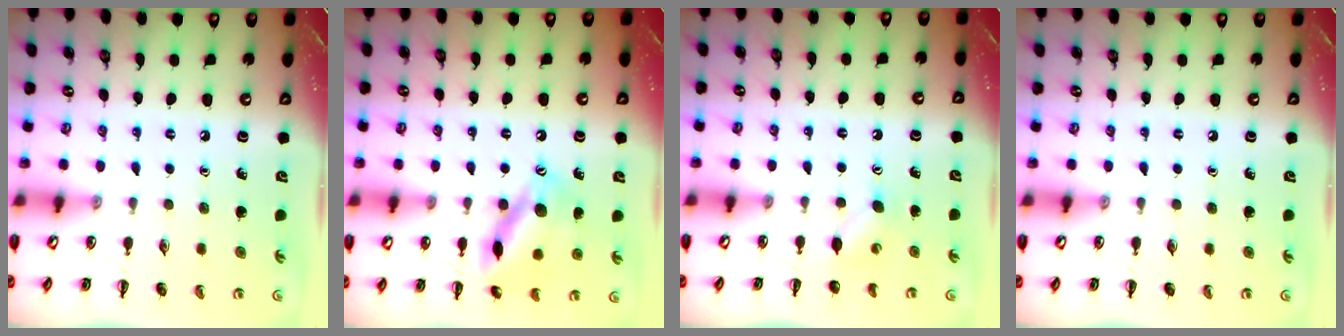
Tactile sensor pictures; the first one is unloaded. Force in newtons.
{"total": 14.6, "press": 14.6, "slide": 1.2}
{"total": 4.2, "press": 4.1, "slide": 1.1}
{"total": 0.0}